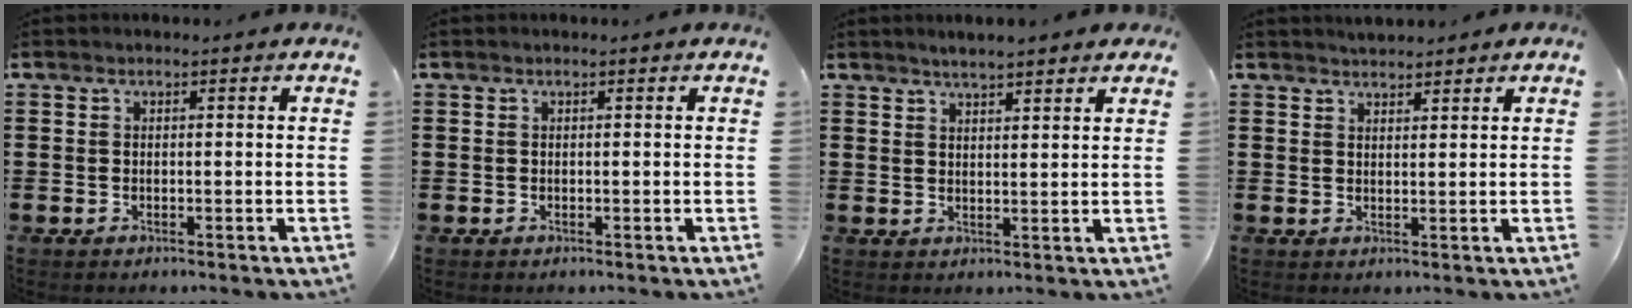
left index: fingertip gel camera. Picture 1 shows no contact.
{"total": 0.0}
{"total": 2.8, "force": [2.5, 0.2, 1.1], "torque": [-0.027, 0.001, 0.046]}
{"total": 1.8, "force": [1.7, 0.4, -0.2], "torque": [-0.001, 0.005, 0.035]}